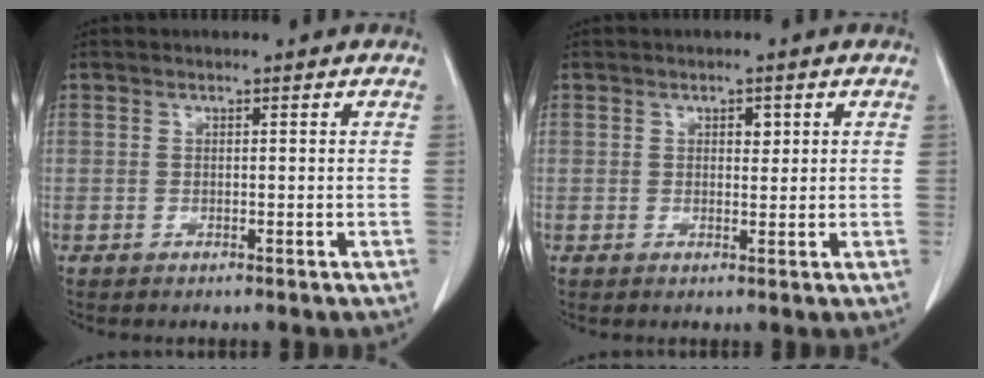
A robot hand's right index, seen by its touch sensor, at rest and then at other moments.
{"total": 1.6, "force": [0.6, 0.9, 1.2], "torque": [-0.016, -0.002, 0.010]}